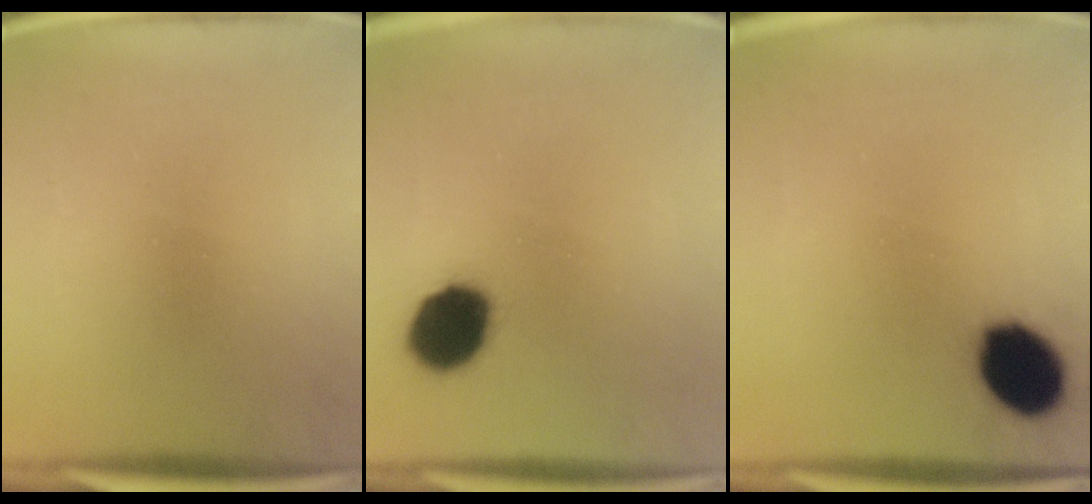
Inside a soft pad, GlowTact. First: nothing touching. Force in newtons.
{"total": 12.6}
{"total": 12.2}